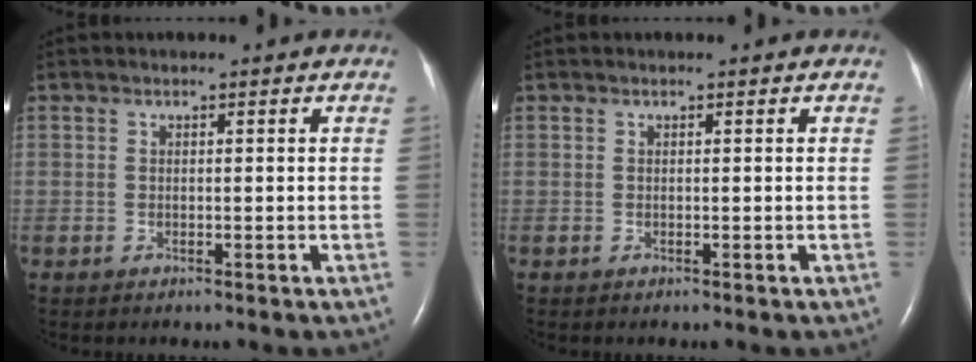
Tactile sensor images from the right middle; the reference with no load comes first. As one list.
[{"total": 0.0}]